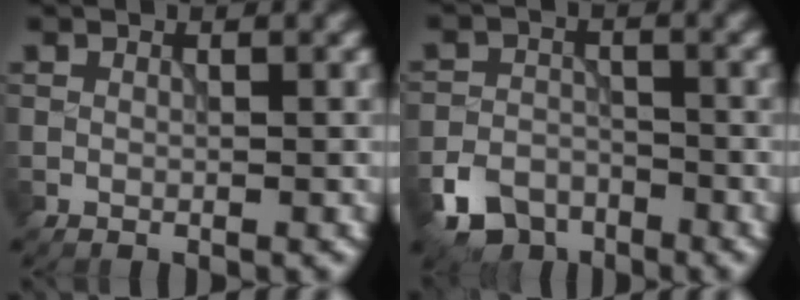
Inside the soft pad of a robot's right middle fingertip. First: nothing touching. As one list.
[{"total": 5.3, "force": [-3.8, 3.2, 1.9], "torque": [-0.033, -0.009, -0.072]}]